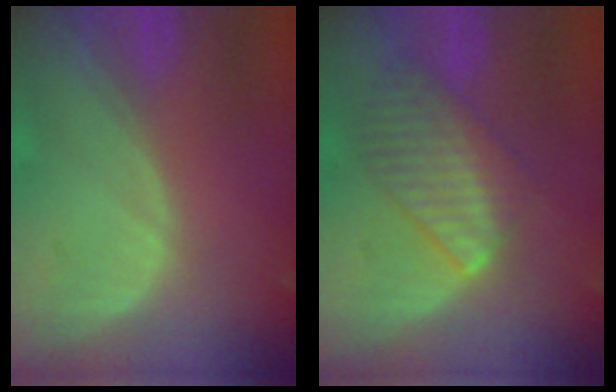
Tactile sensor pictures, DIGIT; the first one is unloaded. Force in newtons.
{"total": 7.2, "press": 7.2, "slide": 0.2}